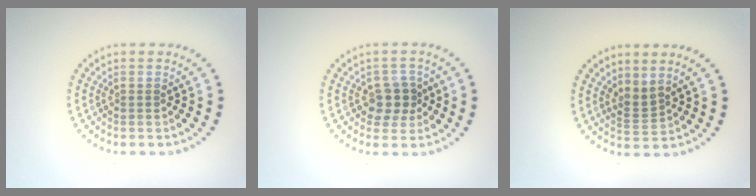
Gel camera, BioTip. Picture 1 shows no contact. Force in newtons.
{"total": 2.9, "press": 2.7, "slide": 1.1}
{"total": 1.7, "press": 1.3, "slide": 1.1}